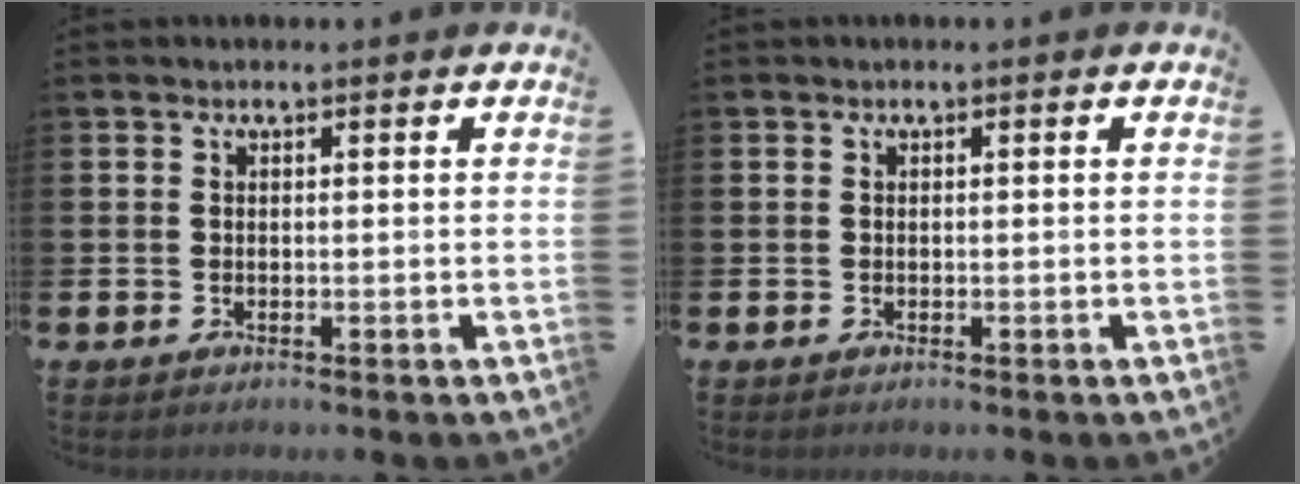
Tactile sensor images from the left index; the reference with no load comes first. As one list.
[{"total": 0.0}]